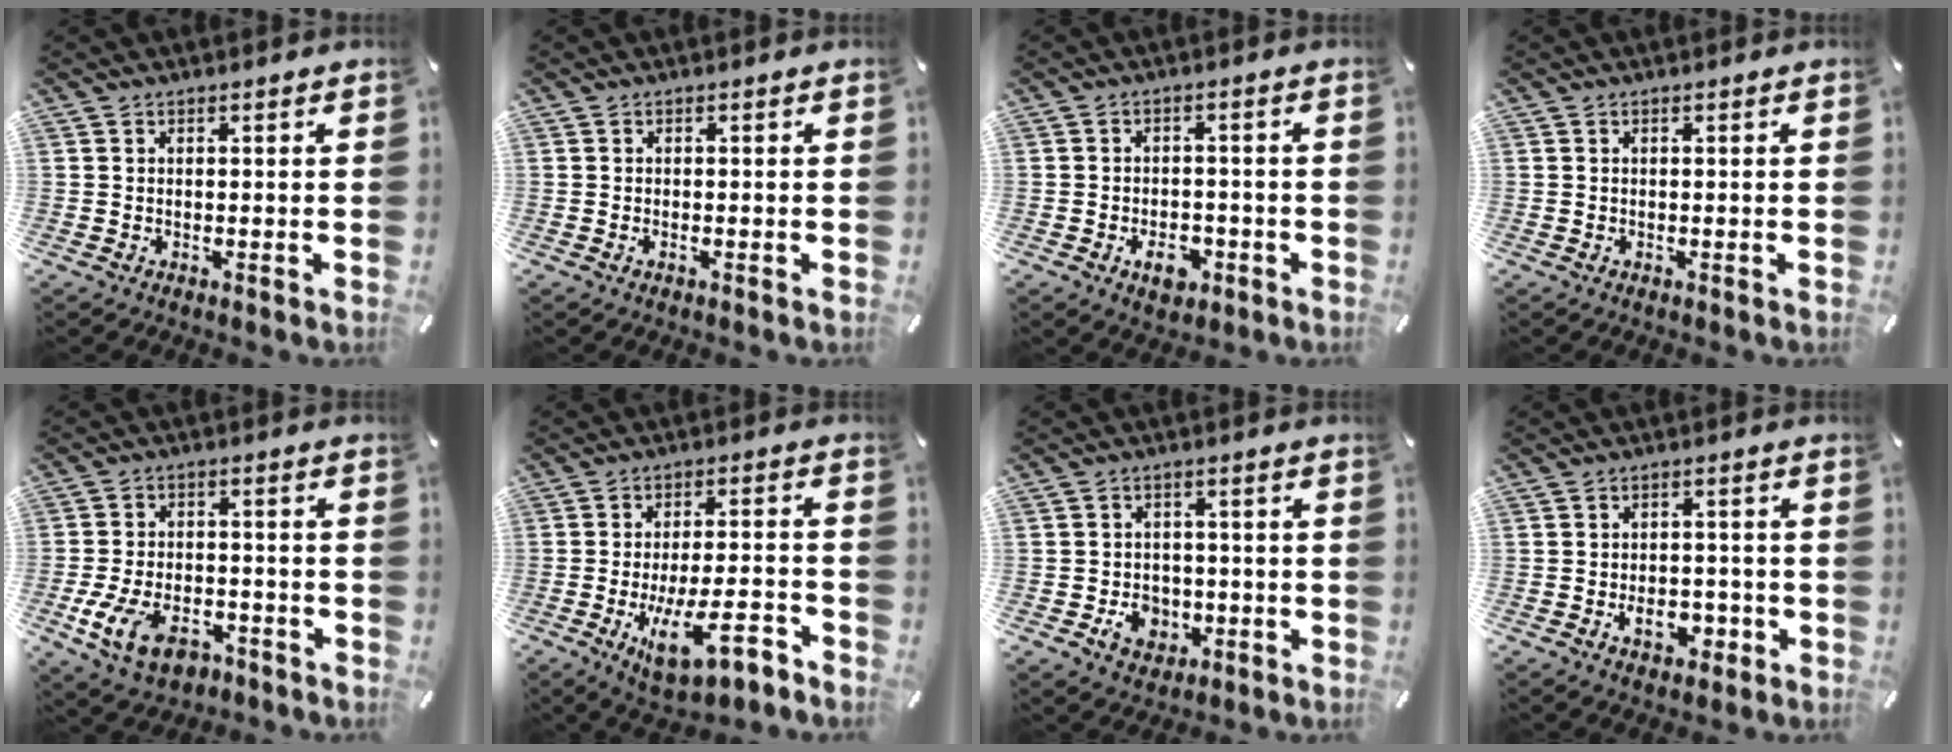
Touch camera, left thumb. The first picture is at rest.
{"total": 0.7, "force": [-0.3, 0.3, 0.6], "torque": [-0.012, -0.003, -0.005]}
{"total": 5.9, "force": [-2.6, 3.9, 3.6], "torque": [-0.060, 0.008, -0.047]}
{"total": 0.0}
{"total": 11.2, "force": [-5.5, 6.5, 7.4], "torque": [-0.149, 0.023, -0.096]}
{"total": 14.9, "force": [-6.4, 5.9, 12.1], "torque": [-0.192, 0.022, -0.096]}
{"total": 6.9, "force": [-1.8, 6.0, 2.8], "torque": [-0.047, 0.009, -0.030]}
{"total": 6.9, "force": [-2.3, 4.7, 4.5], "torque": [-0.058, 0.007, -0.038]}